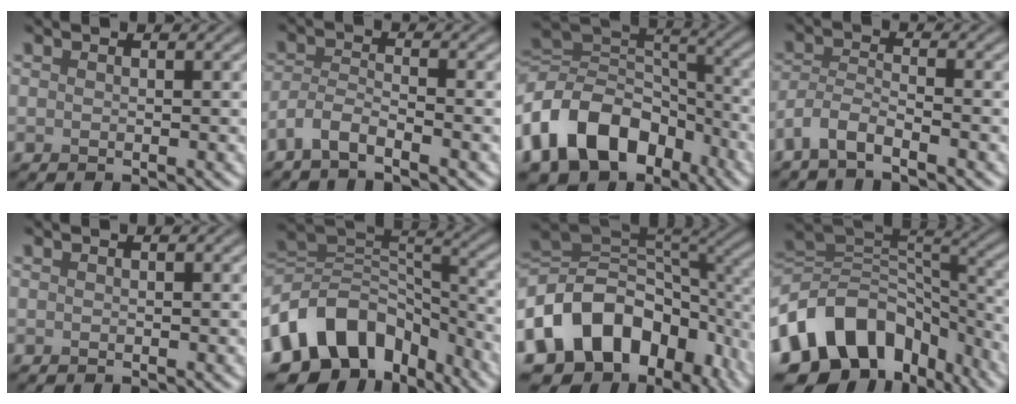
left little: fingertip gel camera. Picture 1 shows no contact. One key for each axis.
{"total": 2.8, "fx": -2.3, "fy": 0.5, "fz": 1.5, "tx": -0.033, "ty": 0.001, "tz": -0.056}
{"total": 12.7, "fx": -5.9, "fy": 8.9, "fz": 6.9, "tx": -0.143, "ty": 0.005, "tz": -0.114}
{"total": 3.2, "fx": -2.6, "fy": 0.6, "fz": 1.7, "tx": -0.038, "ty": 0.000, "tz": -0.063}
{"total": 0.0}
{"total": 12.1, "fx": -5.8, "fy": 8.6, "fz": 6.2, "tx": -0.117, "ty": 0.008, "tz": -0.107}
{"total": 14.6, "fx": -5.4, "fy": 10.3, "fz": 8.8, "tx": -0.160, "ty": 0.004, "tz": -0.093}
{"total": 13.6, "fx": -6.3, "fy": 9.6, "fz": 7.2, "tx": -0.143, "ty": 0.006, "tz": -0.111}